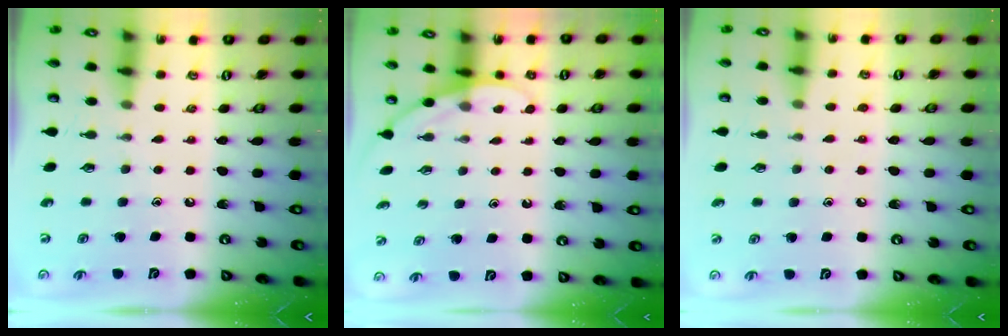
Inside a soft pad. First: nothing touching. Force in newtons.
{"total": 2.8, "press": 2.8, "slide": 0.2}
{"total": 4.8, "press": 4.6, "slide": 1.1}